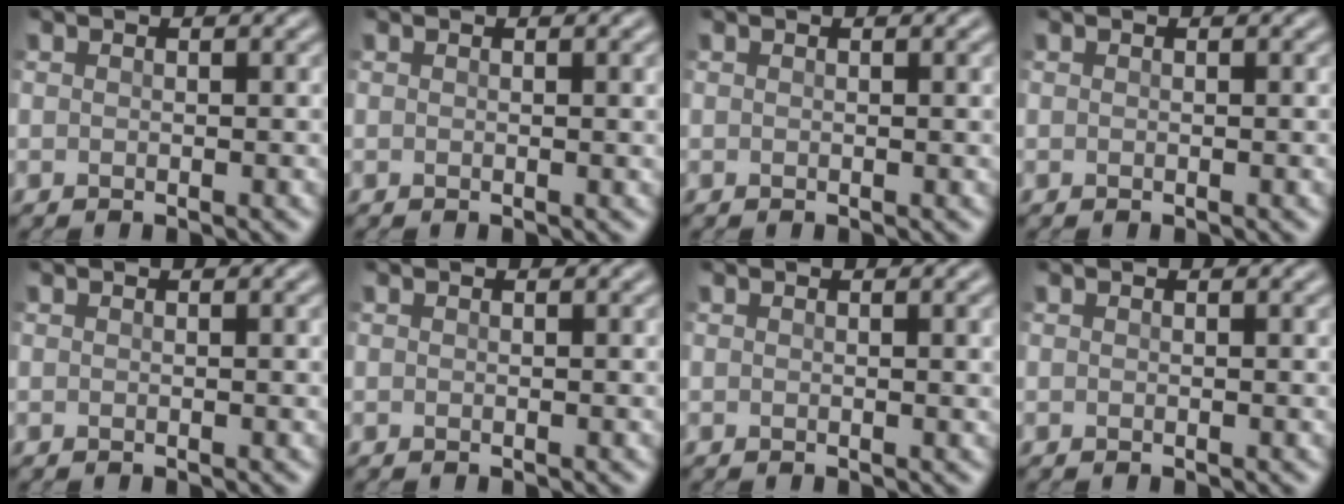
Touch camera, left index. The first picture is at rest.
{"total": 1.2, "force": [0.3, 0.3, 1.1], "torque": [-0.012, 0.005, 0.003]}
{"total": 0.7, "force": [0.2, 0.1, 0.6], "torque": [-0.006, 0.004, 0.003]}
{"total": 0.0}
{"total": 0.6, "force": [0.1, 0.1, 0.6], "torque": [-0.006, 0.004, 0.002]}
{"total": 0.0}
{"total": 1.9, "force": [0.4, 0.5, 1.7], "torque": [-0.017, 0.006, 0.004]}
{"total": 0.0}